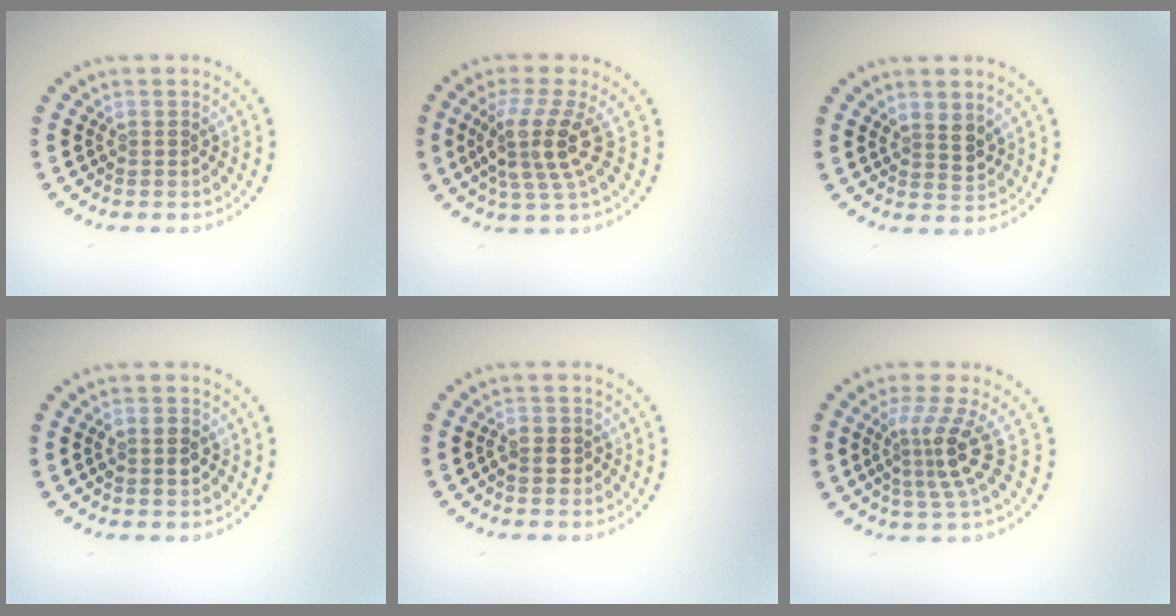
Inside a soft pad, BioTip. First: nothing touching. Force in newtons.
{"total": 4.1, "press": 3.0, "slide": 2.8}
{"total": 2.0, "press": 1.8, "slide": 0.9}
{"total": 1.2, "press": 1.2, "slide": 0.1}
{"total": 1.2, "press": 1.1, "slide": 0.3}
{"total": 3.9, "press": 2.6, "slide": 2.8}